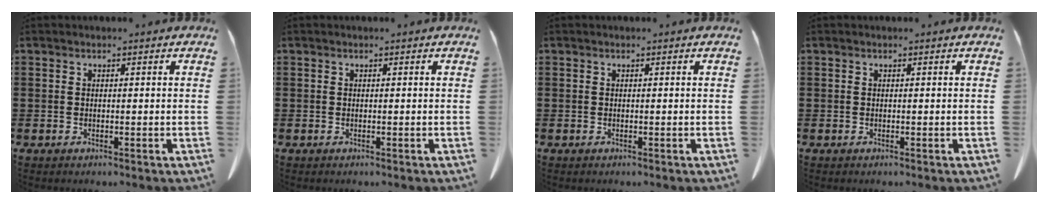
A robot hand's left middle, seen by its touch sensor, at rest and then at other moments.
{"total": 0.0}
{"total": 0.0}
{"total": 0.0}